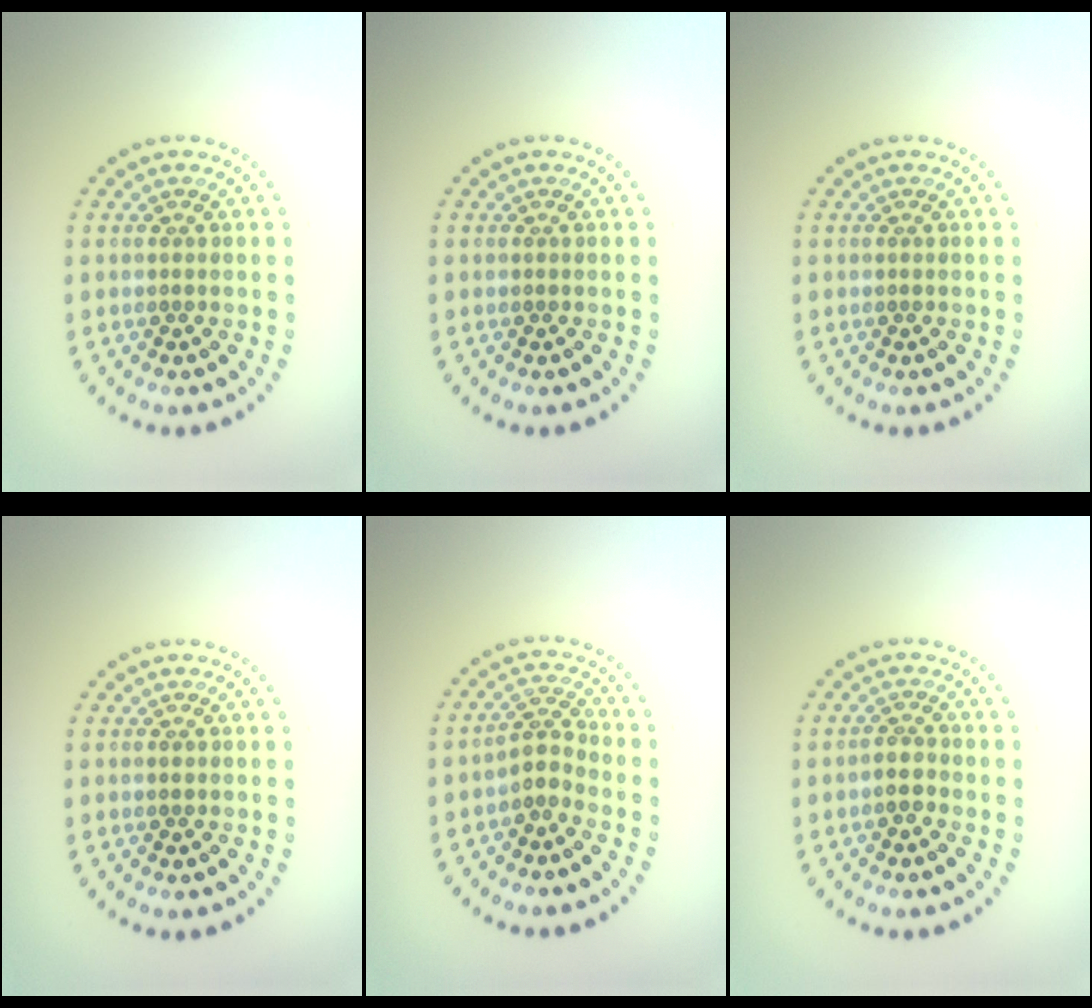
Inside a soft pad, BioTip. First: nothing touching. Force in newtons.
{"total": 0.0}
{"total": 0.0}
{"total": 0.6, "press": 0.6, "slide": 0.1}
{"total": 2.1, "press": 1.6, "slide": 1.4}
{"total": 1.4, "press": 1.2, "slide": 0.8}